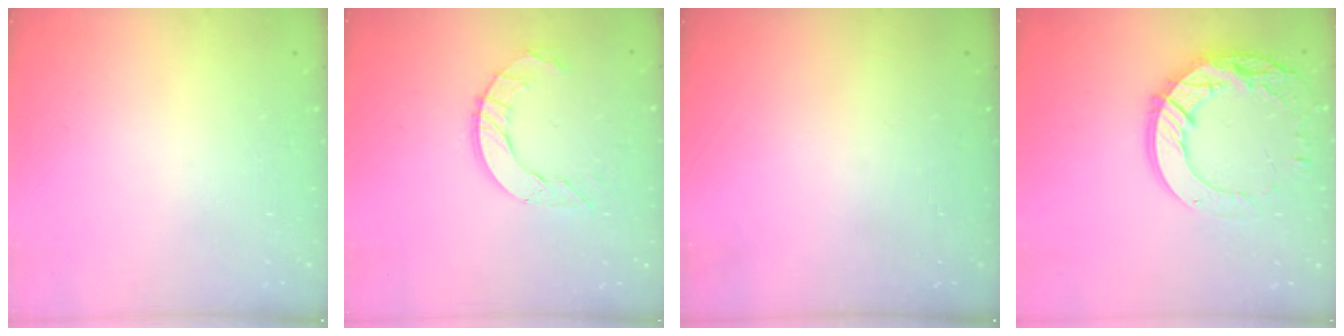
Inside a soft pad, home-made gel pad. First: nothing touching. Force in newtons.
{"total": 9.0, "press": 8.9, "slide": 0.8}
{"total": 0.0}
{"total": 16.8, "press": 16.8, "slide": 1.4}